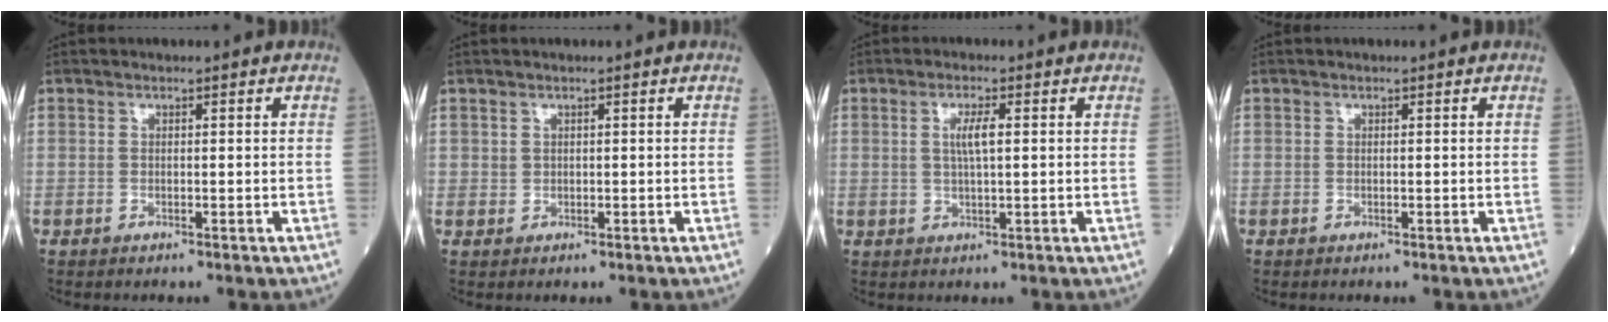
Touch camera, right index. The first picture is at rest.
{"total": 0.6, "force": [0.2, 0.5, 0.0], "torque": [0.006, 0.001, 0.001]}
{"total": 3.2, "force": [0.7, 0.4, 3.1], "torque": [-0.062, 0.000, 0.013]}
{"total": 0.0}